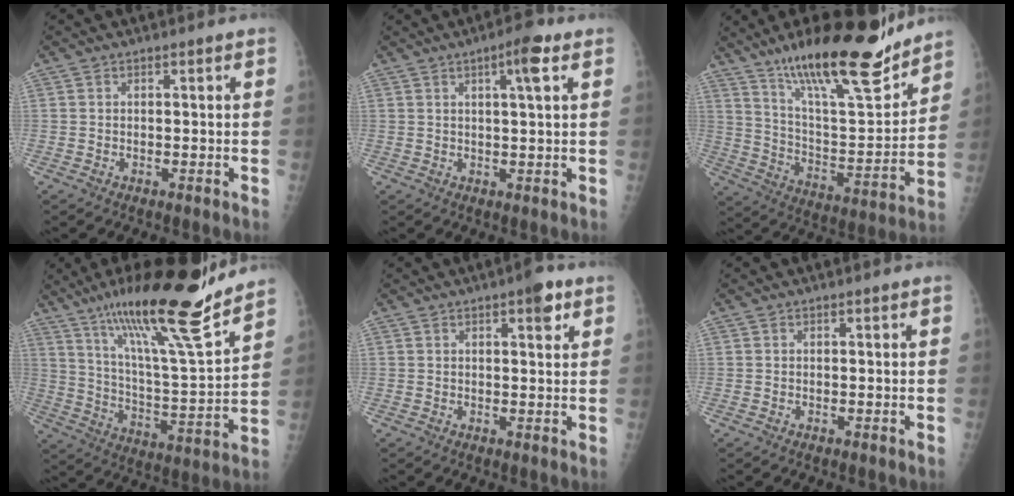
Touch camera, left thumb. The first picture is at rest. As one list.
[{"total": 5.0, "force": [2.3, 0.9, 4.4], "torque": [-0.065, -0.006, 0.031]}, {"total": 23.8, "force": [17.4, 5.9, 15.2], "torque": [-0.215, -0.085, 0.291]}, {"total": 23.4, "force": [17.2, 2.9, 15.7], "torque": [-0.237, -0.079, 0.292]}, {"total": 4.2, "force": [2.3, 1.4, 3.2], "torque": [-0.032, -0.007, 0.026]}, {"total": 0.0}]